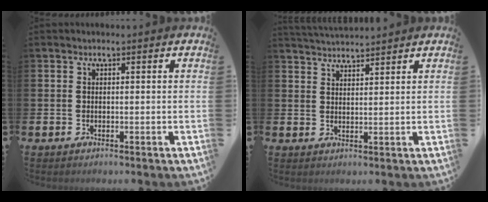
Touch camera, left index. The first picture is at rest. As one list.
[{"total": 3.2, "force": [3.2, 0.1, 0.1], "torque": [-0.010, -0.016, 0.060]}]